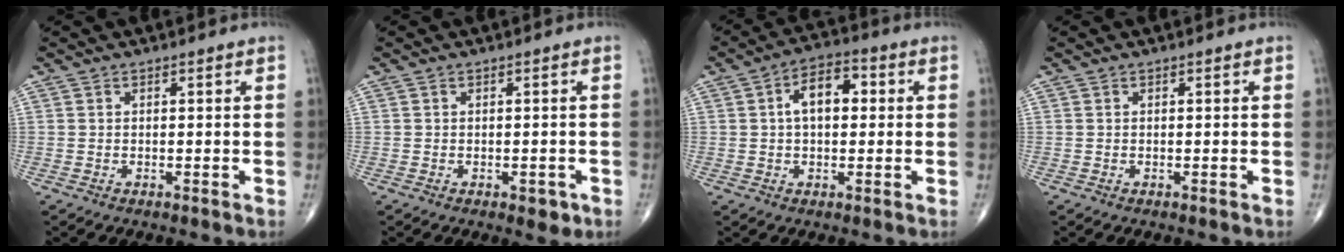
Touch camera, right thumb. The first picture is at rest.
{"total": 2.4, "force": [-1.0, 1.4, 1.7], "torque": [-0.008, 0.000, -0.009]}
{"total": 8.2, "force": [1.2, 4.7, 6.6], "torque": [-0.096, 0.022, 0.013]}
{"total": 0.0}